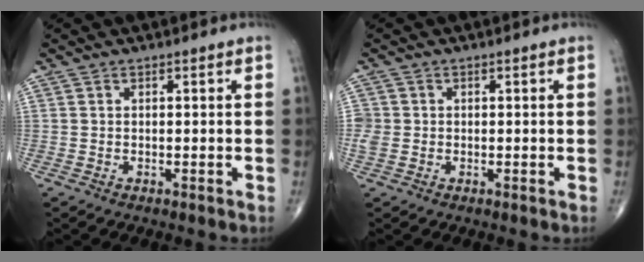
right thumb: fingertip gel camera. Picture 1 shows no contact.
{"total": 2.7, "force": [-0.2, 2.4, 1.1], "torque": [-0.022, 0.006, -0.004]}